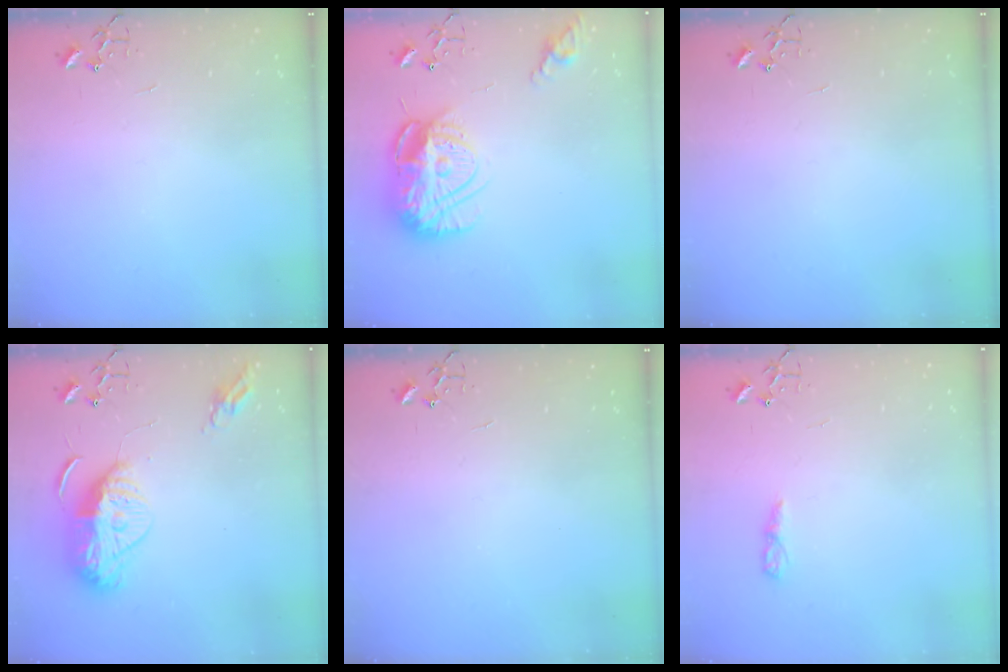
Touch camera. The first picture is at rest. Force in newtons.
{"total": 17.2, "press": 17.2, "slide": 1.4}
{"total": 0.0}
{"total": 14.4, "press": 14.3, "slide": 1.2}
{"total": 0.0}
{"total": 6.8, "press": 6.8, "slide": 0.5}